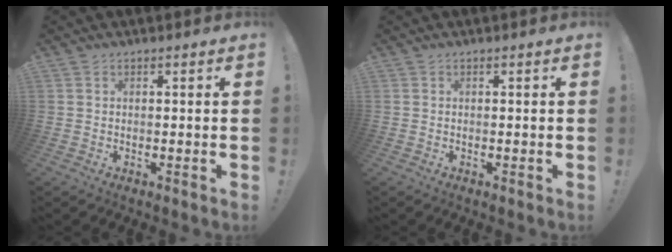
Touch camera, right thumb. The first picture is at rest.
{"total": 0.0}